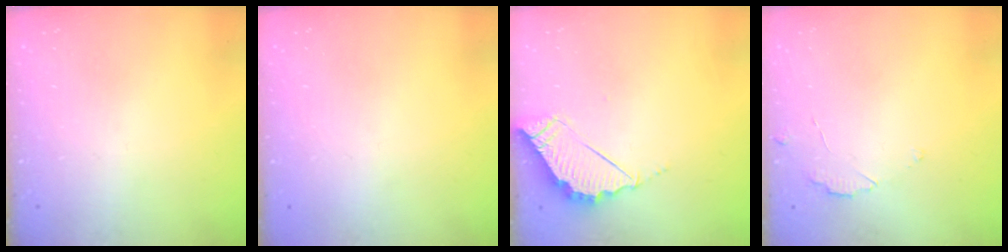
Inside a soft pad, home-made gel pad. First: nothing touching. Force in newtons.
{"total": 2.3, "press": 2.3, "slide": 0.1}
{"total": 6.0, "press": 6.0, "slide": 0.3}
{"total": 2.7, "press": 2.6, "slide": 0.3}